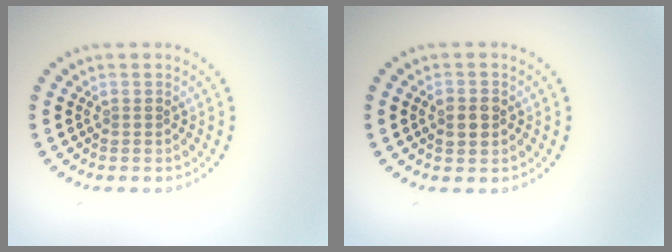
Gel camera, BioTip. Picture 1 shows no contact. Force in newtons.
{"total": 2.3, "press": 2.3, "slide": 0.1}